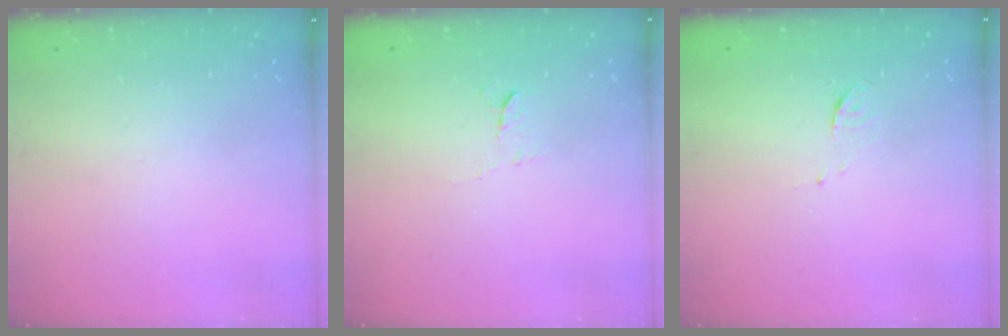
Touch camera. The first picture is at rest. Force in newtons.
{"total": 5.4, "press": 5.3, "slide": 0.7}
{"total": 3.9, "press": 3.9, "slide": 0.4}